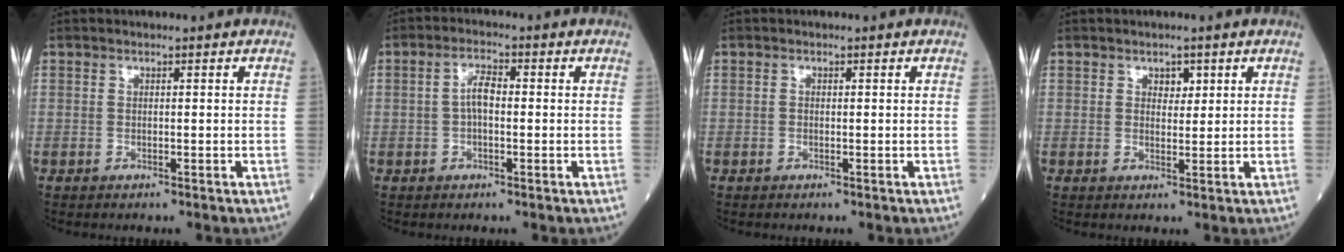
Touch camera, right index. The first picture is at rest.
{"total": 3.4, "force": [-0.2, 1.4, 3.1], "torque": [-0.062, 0.013, -0.004]}
{"total": 0.0}
{"total": 1.8, "force": [1.0, 1.2, 1.0], "torque": [-0.008, -0.001, 0.014]}